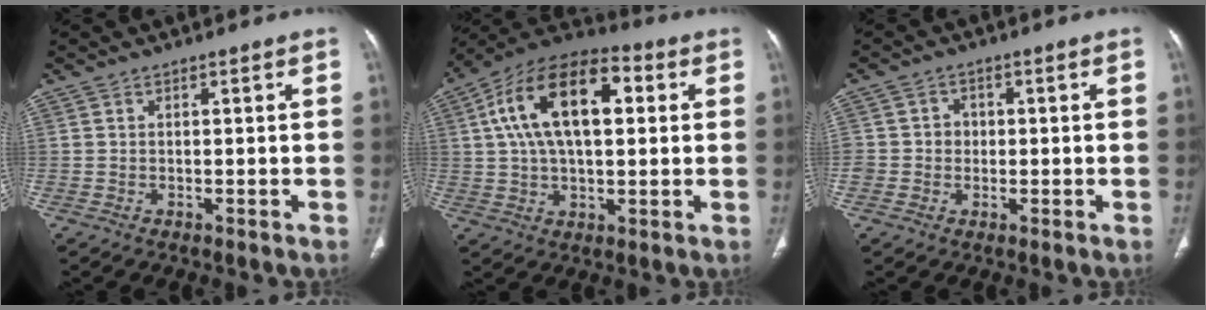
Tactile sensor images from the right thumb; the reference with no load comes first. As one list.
[{"total": 18.8, "force": [4.3, 10.0, 15.4], "torque": [-0.253, 0.022, 0.063]}, {"total": 3.4, "force": [-0.2, 3.3, 1.0], "torque": [0.009, 0.009, -0.007]}]